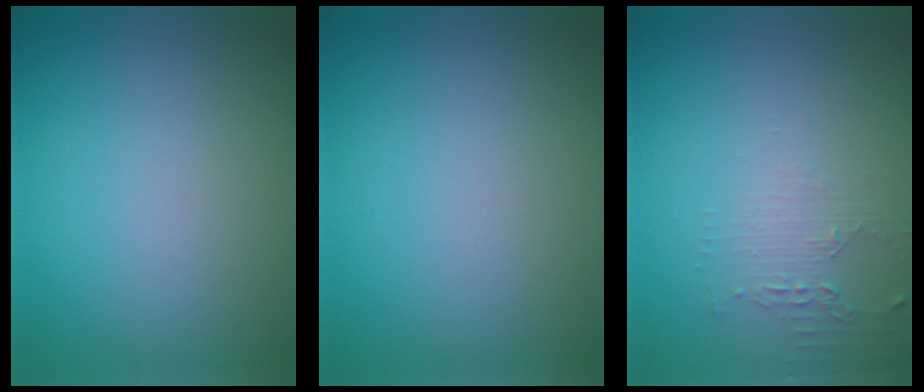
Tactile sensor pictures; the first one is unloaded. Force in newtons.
{"total": 0.0}
{"total": 1.5, "press": 1.5, "slide": 0.4}